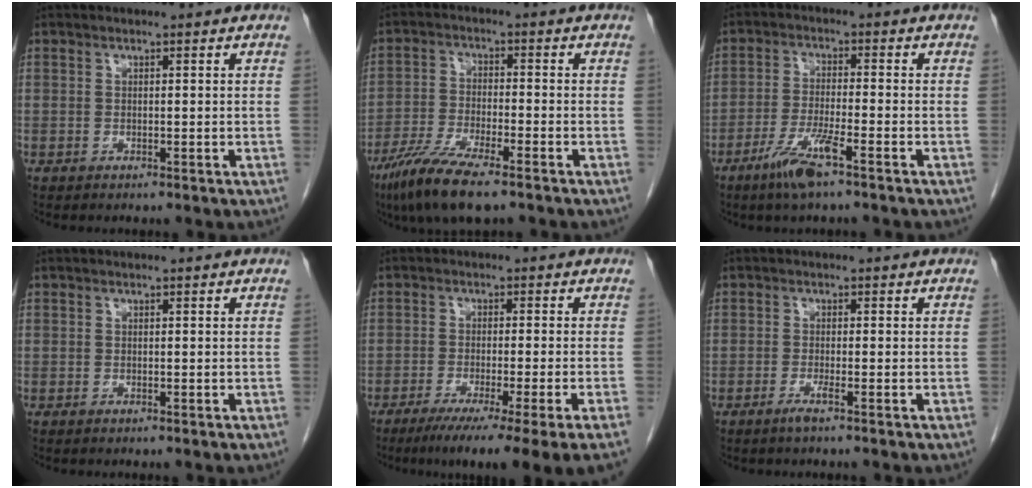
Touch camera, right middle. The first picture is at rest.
{"total": 9.7, "force": [-6.8, 1.5, 6.7], "torque": [-0.131, -0.024, -0.123]}
{"total": 6.3, "force": [-4.0, 0.2, 4.9], "torque": [-0.100, -0.011, -0.077]}
{"total": 0.0}
{"total": 13.0, "force": [-9.4, -1.5, 8.8], "torque": [-0.098, -0.034, -0.139]}
{"total": 1.5, "force": [-1.0, -0.3, 1.1], "torque": [-0.022, -0.001, -0.021]}